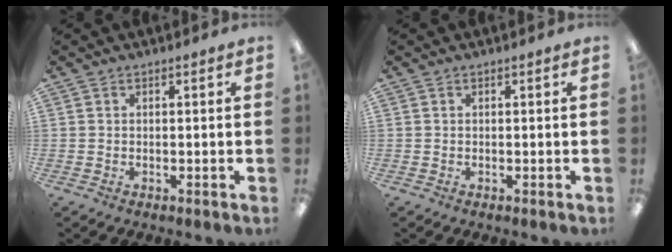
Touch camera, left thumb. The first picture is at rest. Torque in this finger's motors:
{"motor_torque": [-0.34, -0.34, 0.05, -0.03, 0.01]}